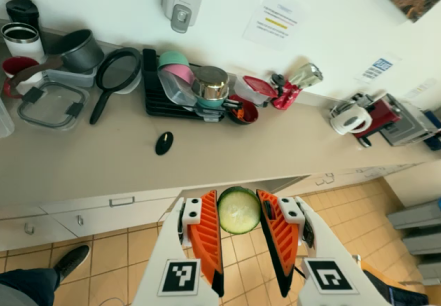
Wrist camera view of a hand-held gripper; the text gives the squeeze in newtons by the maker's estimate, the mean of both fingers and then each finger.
{"total": 7.8, "left": 7.6, "right": 8.0}